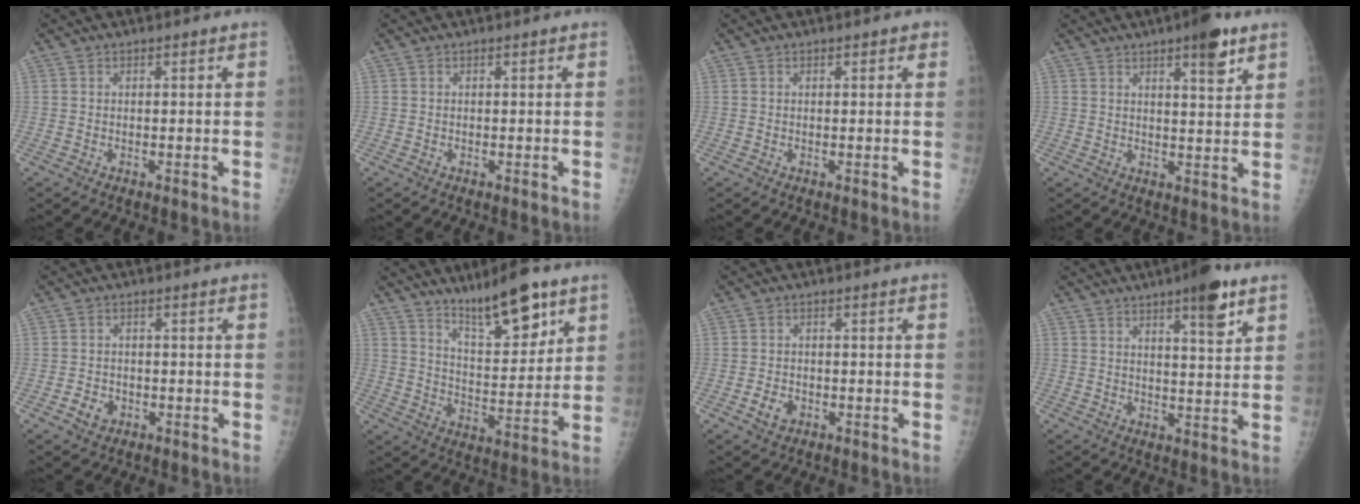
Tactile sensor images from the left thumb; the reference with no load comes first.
{"total": 0.0}
{"total": 1.0, "force": [0.5, 0.6, 0.7], "torque": [-0.001, 0.001, 0.002]}
{"total": 6.9, "force": [4.2, 1.7, 5.2], "torque": [-0.064, -0.022, 0.057]}
{"total": 2.9, "force": [-1.3, 2.3, 1.2], "torque": [-0.010, 0.007, -0.018]}
{"total": 13.2, "force": [9.0, 3.8, 8.9], "torque": [-0.117, -0.061, 0.153]}
{"total": 2.9, "force": [-1.3, 2.1, 1.5], "torque": [-0.019, 0.005, -0.019]}
{"total": 8.1, "force": [4.9, 1.8, 6.3], "torque": [-0.080, -0.026, 0.068]}